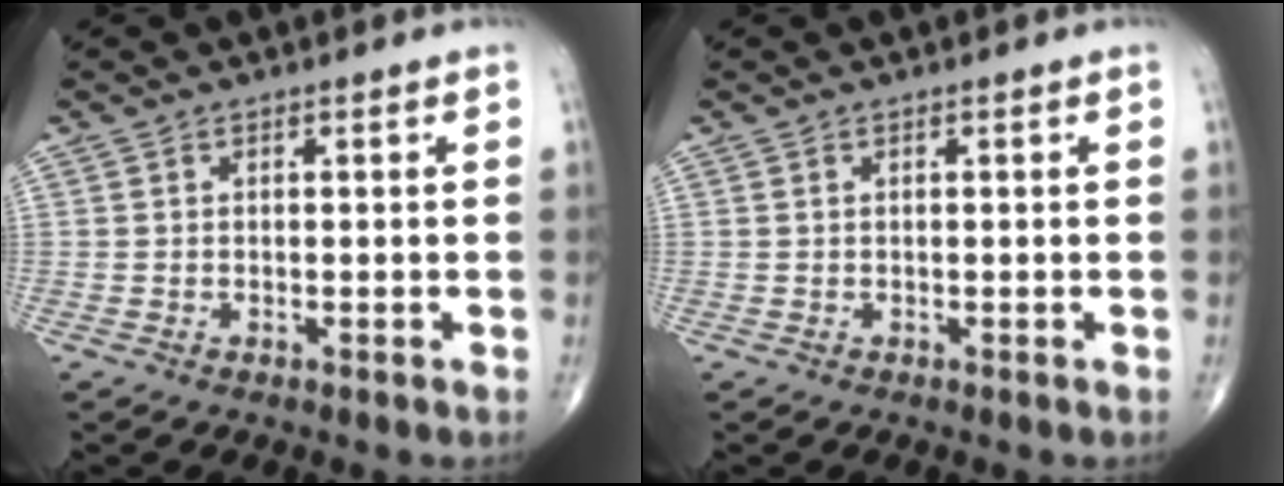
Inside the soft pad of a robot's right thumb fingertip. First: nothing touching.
{"total": 0.0}